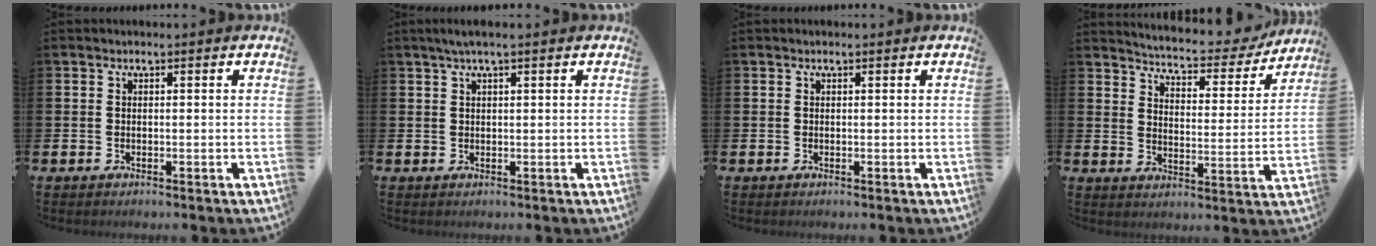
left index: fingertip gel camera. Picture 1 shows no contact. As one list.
[{"total": 1.9, "force": [1.2, 0.1, 1.4], "torque": [-0.035, 0.007, 0.022]}, {"total": 0.0}, {"total": 5.6, "force": [5.4, 0.8, 1.1], "torque": [-0.046, -0.041, 0.089]}]